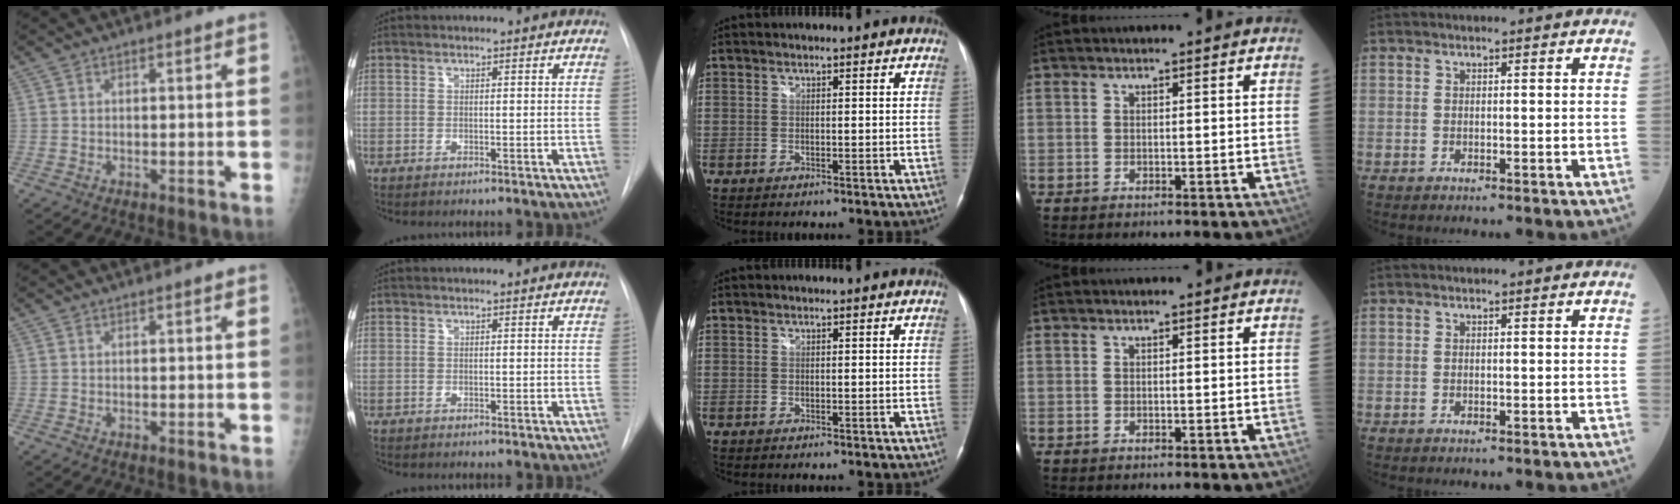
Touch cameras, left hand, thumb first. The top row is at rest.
{}